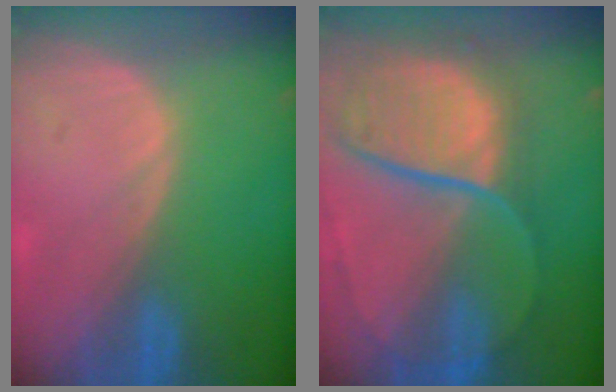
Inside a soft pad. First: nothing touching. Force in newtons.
{"total": 11.4, "press": 9.5, "slide": 6.4}